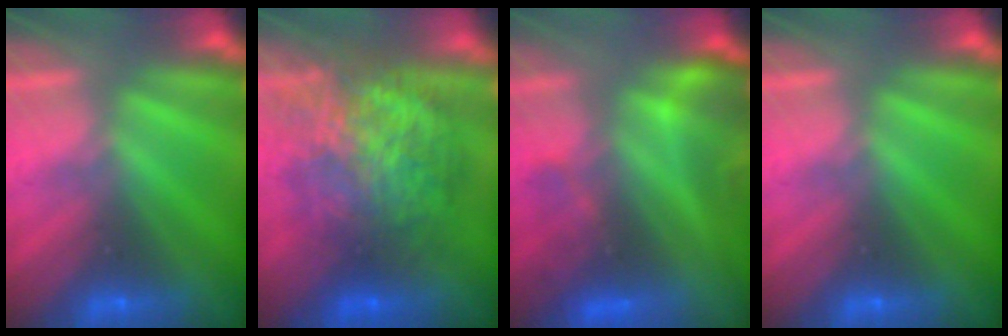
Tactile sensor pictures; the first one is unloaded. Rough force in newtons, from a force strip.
{"total": 7.5}
{"total": 3.5}
{"total": 0.0}